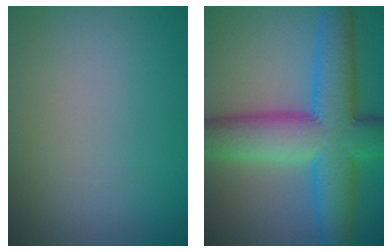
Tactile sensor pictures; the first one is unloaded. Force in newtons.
{"total": 11.8, "press": 11.8, "slide": 0.2}